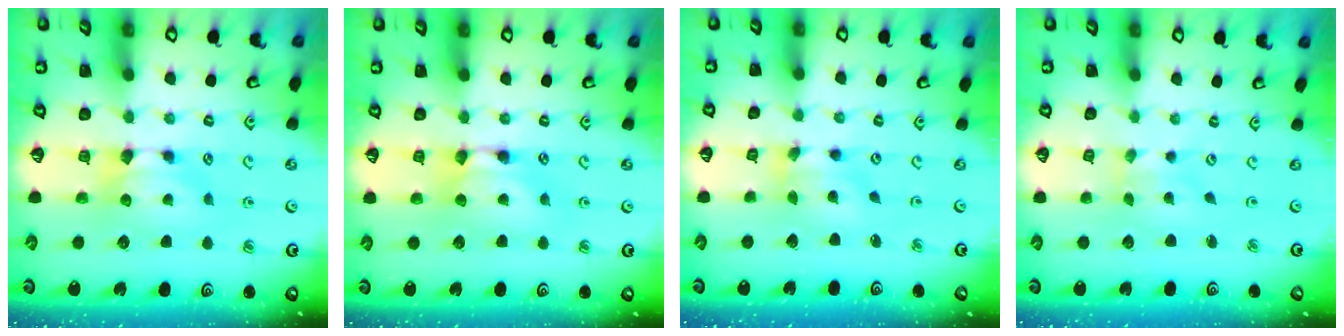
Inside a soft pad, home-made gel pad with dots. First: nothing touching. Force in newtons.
{"total": 2.0, "press": 2.0, "slide": 0.1}
{"total": 3.7, "press": 3.3, "slide": 1.6}
{"total": 3.0, "press": 2.9, "slide": 0.8}